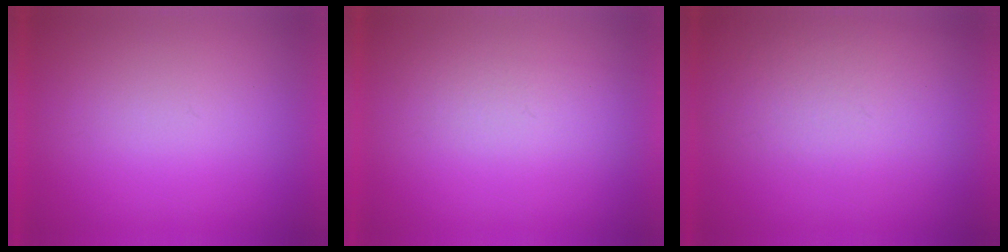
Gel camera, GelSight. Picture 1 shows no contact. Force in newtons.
{"total": 1.3}
{"total": 3.5}